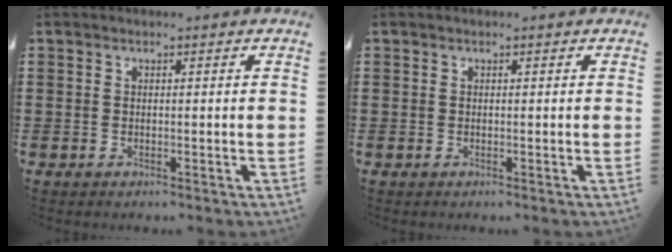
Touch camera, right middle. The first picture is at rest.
{"total": 0.0}